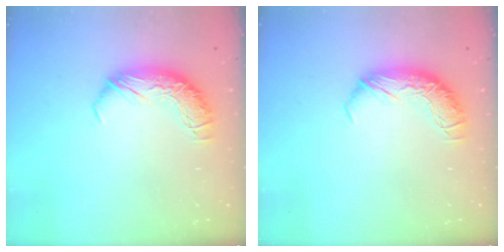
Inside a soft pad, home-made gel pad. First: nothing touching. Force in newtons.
{"total": 0.0}